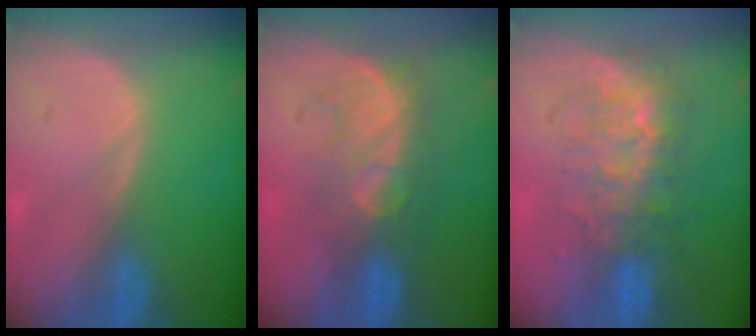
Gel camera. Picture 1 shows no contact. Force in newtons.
{"total": 7.9, "press": 7.7, "slide": 1.5}
{"total": 8.1, "press": 7.8, "slide": 1.9}